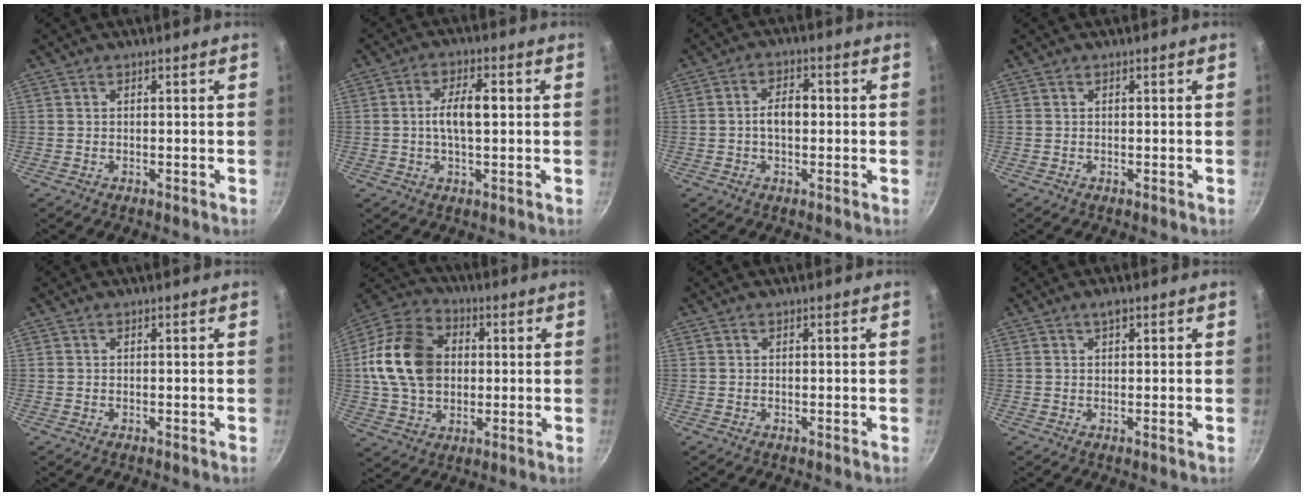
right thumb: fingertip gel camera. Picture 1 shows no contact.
{"total": 6.9, "force": [0.4, 3.0, 6.2], "torque": [-0.107, 0.015, 0.001]}
{"total": 5.0, "force": [-0.2, 3.1, 3.9], "torque": [-0.050, 0.018, -0.009]}
{"total": 0.0}
{"total": 0.0}
{"total": 17.7, "force": [1.7, 13.3, 11.6], "torque": [-0.189, 0.017, 0.021]}
{"total": 0.0}
{"total": 1.7, "force": [0.8, 0.5, 1.4], "torque": [-0.023, -0.005, 0.010]}